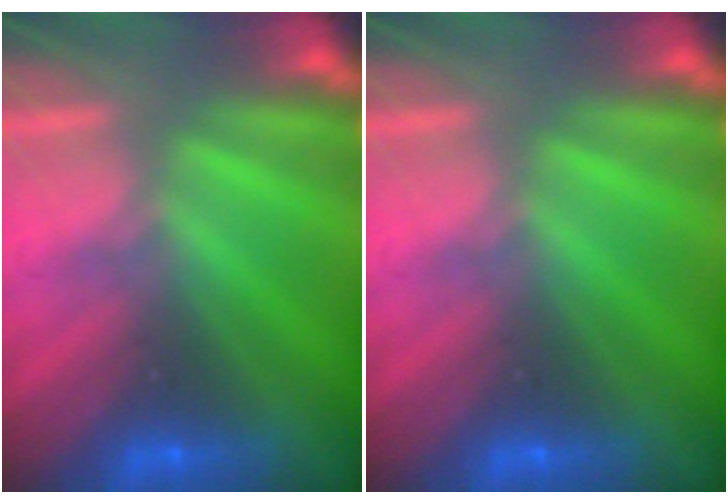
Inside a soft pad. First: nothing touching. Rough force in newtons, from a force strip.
{"total": 0.0}